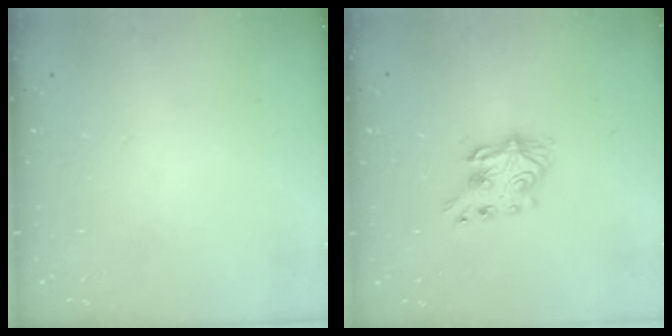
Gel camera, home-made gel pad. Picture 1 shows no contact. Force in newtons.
{"total": 6.9, "press": 6.9, "slide": 0.3}